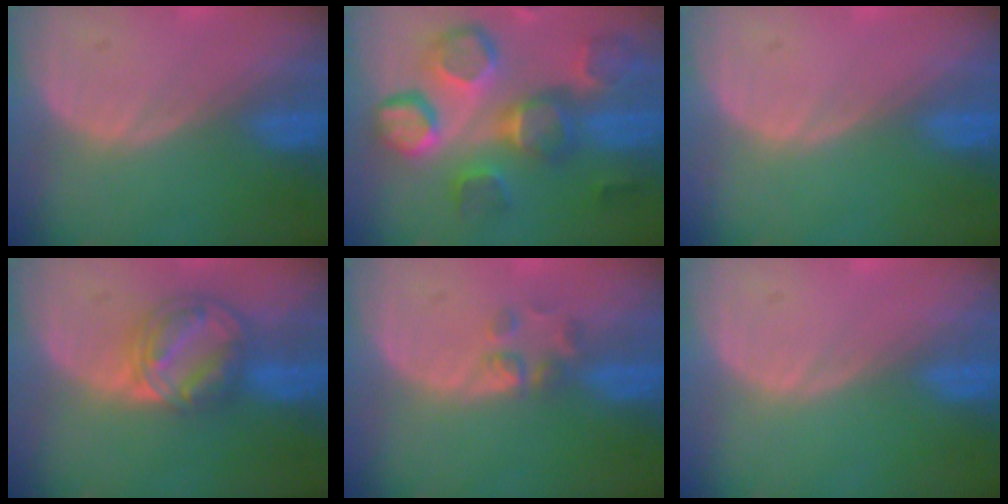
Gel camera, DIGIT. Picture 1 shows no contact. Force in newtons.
{"total": 12.6, "press": 11.2, "slide": 5.7}
{"total": 0.0}
{"total": 8.2, "press": 7.1, "slide": 4.1}
{"total": 2.6, "press": 2.4, "slide": 0.9}
{"total": 0.0}